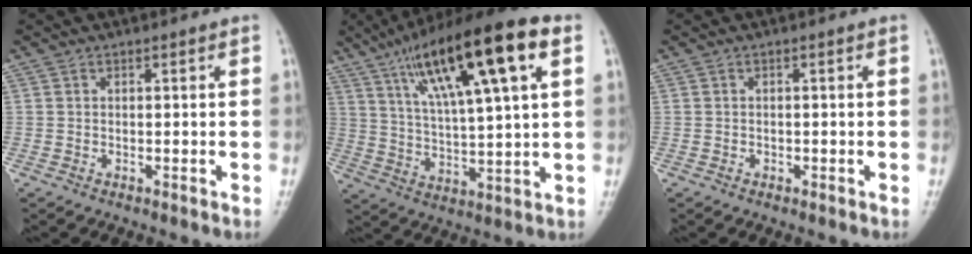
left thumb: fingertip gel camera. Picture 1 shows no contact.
{"total": 21.8, "force": [9.7, 4.9, 19.0], "torque": [-0.309, 0.002, 0.162]}
{"total": 0.7, "force": [-0.4, 0.5, 0.1], "torque": [0.003, 0.004, -0.009]}